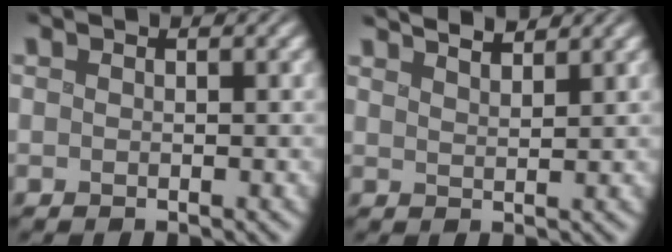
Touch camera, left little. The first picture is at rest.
{"total": 4.1, "force": [3.4, 1.1, 2.0], "torque": [-0.008, 0.019, 0.033]}